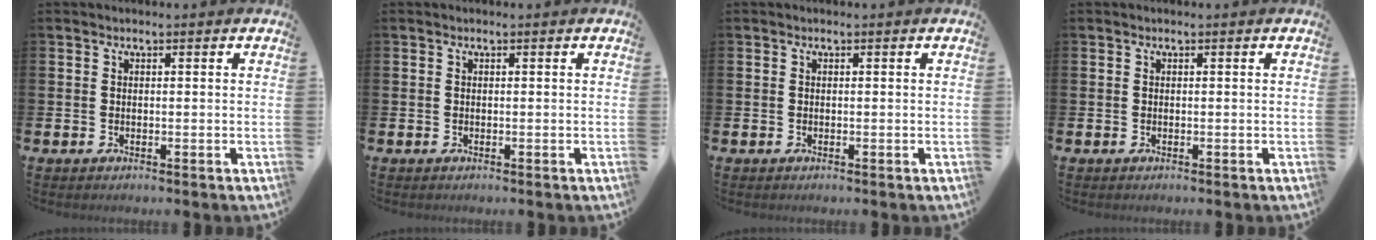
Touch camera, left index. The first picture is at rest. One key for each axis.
{"total": 0.0}
{"total": 0.0}
{"total": 0.0}